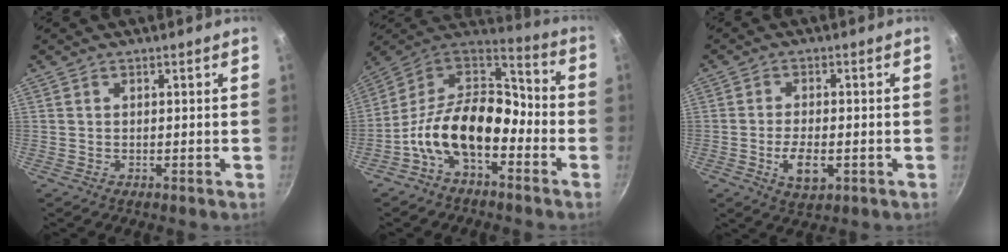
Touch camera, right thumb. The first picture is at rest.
{"total": 17.2, "force": [-5.9, 10.3, 12.3], "torque": [-0.189, 0.068, -0.132]}
{"total": 6.4, "force": [-1.8, 3.2, 5.3], "torque": [-0.092, 0.004, -0.028]}